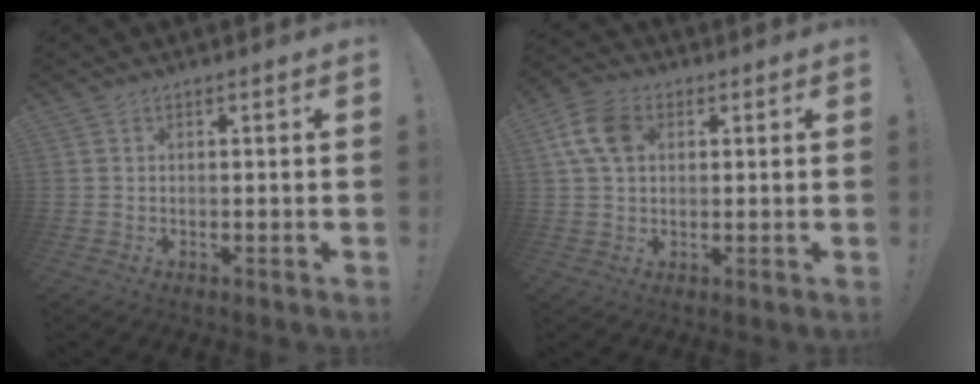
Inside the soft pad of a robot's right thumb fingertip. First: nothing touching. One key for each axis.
{"total": 10.2, "fx": 2.8, "fy": 7.1, "fz": 6.8, "tx": -0.127, "ty": 0.008, "tz": 0.057}